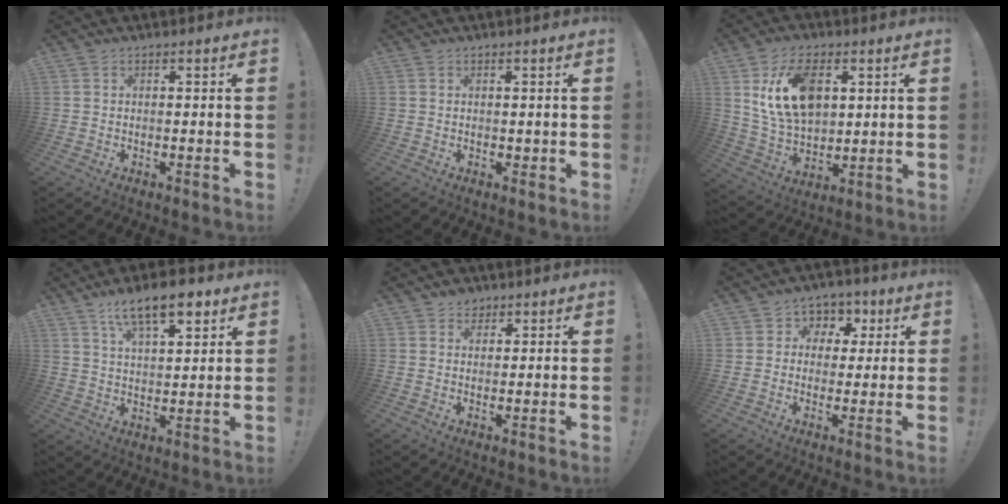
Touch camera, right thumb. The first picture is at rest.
{"total": 0.9, "force": [0.4, 0.8, 0.3], "torque": [0.003, -0.001, 0.006]}
{"total": 16.8, "force": [5.4, 10.7, 11.8], "torque": [-0.216, -0.016, 0.098]}
{"total": 12.5, "force": [7.6, 4.7, 8.8], "torque": [-0.139, -0.028, 0.131]}
{"total": 3.1, "force": [2.2, 2.2, 0.3], "torque": [0.010, -0.015, 0.037]}
{"total": 6.2, "force": [0.3, 6.0, 1.6], "torque": [-0.011, -0.002, 0.009]}